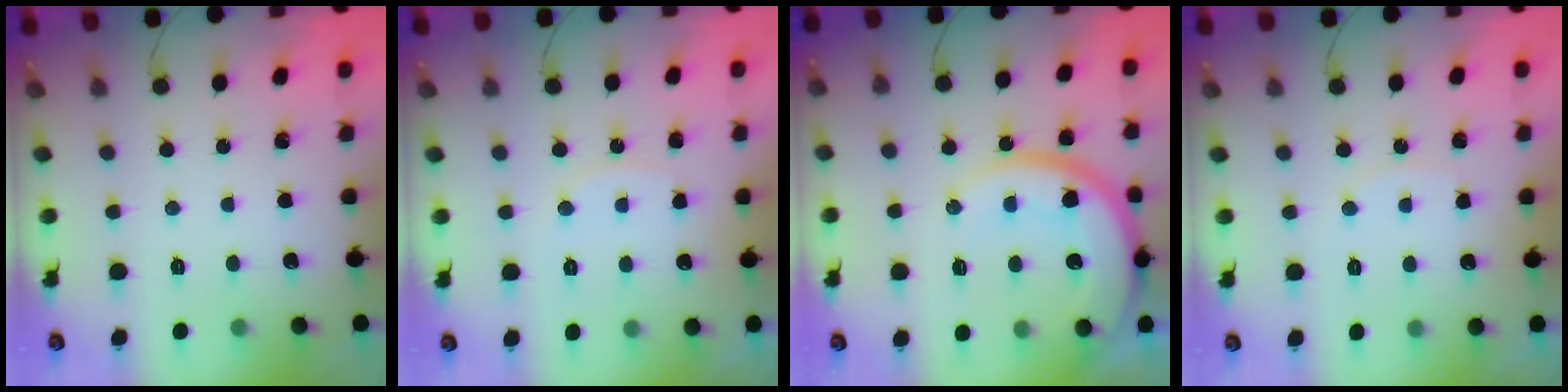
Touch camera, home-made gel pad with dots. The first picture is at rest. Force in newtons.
{"total": 5.8, "press": 5.7, "slide": 0.6}
{"total": 15.4, "press": 15.3, "slide": 1.7}
{"total": 3.9, "press": 3.9, "slide": 0.4}